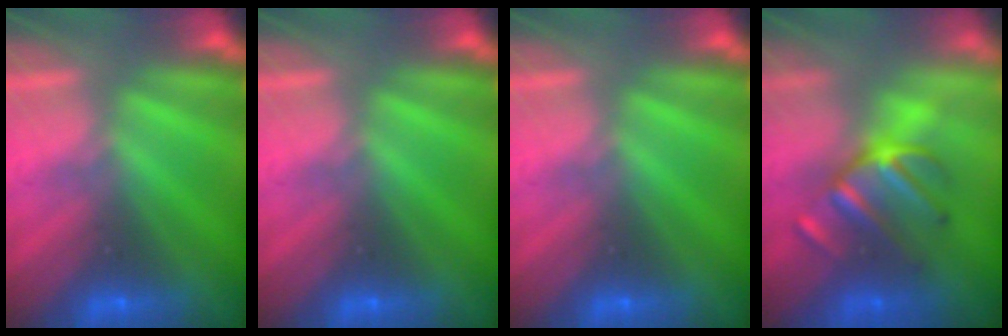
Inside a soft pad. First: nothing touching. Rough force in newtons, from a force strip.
{"total": 0.0}
{"total": 0.0}
{"total": 2.8}